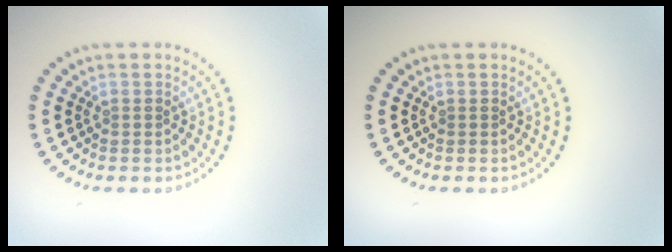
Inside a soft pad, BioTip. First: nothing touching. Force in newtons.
{"total": 0.0}